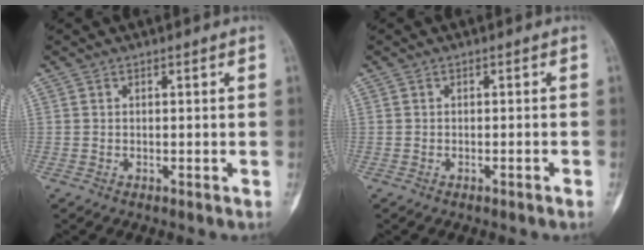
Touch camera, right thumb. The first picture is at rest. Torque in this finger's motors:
{"motor_torque": [-0.58, -0.13, -0.30, 0.31, -0.01]}